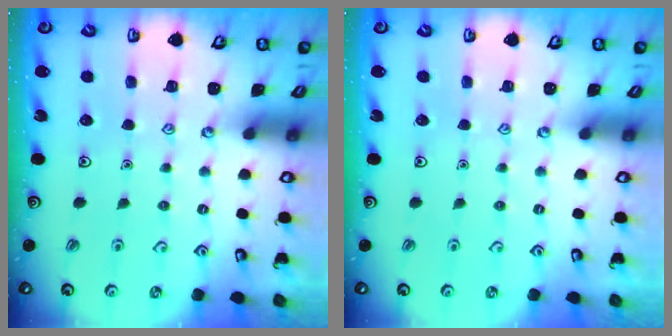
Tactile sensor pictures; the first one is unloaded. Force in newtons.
{"total": 0.0}